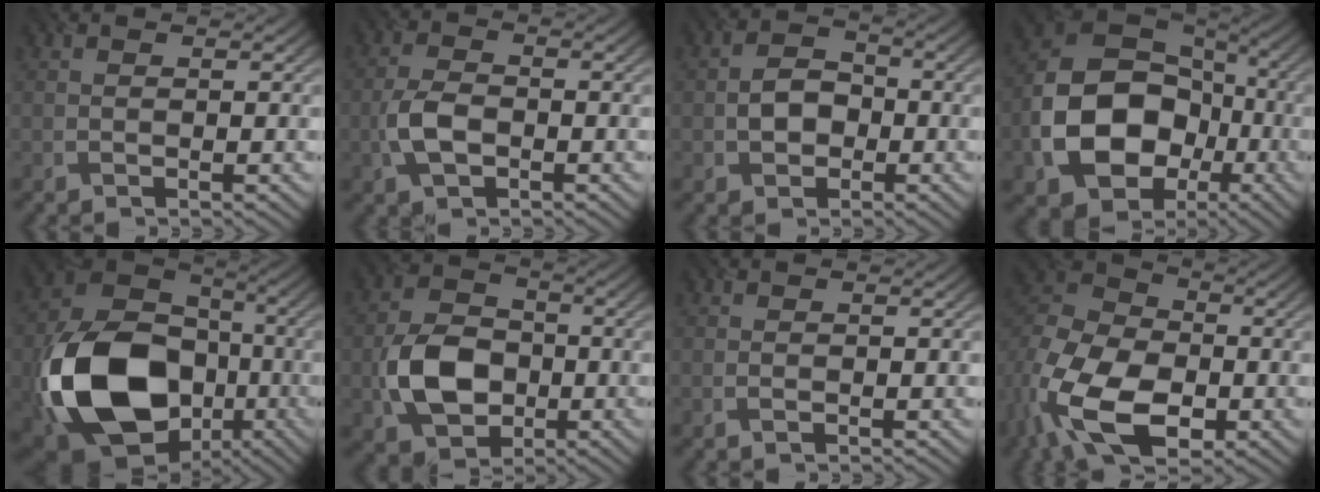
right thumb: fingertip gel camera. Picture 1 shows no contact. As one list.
[{"total": 4.6, "force": [-1.5, 2.8, 3.4], "torque": [-0.083, -0.002, -0.035]}, {"total": 4.1, "force": [-1.0, 3.2, 2.4], "torque": [-0.040, 0.001, -0.022]}, {"total": 16.4, "force": [-3.9, 12.4, 10.1], "torque": [-0.202, -0.032, -0.068]}, {"total": 20.2, "force": [-6.0, 14.7, 12.4], "torque": [-0.280, -0.057, -0.099]}, {"total": 9.2, "force": [-2.1, 6.8, 5.8], "torque": [-0.127, -0.005, -0.047]}, {"total": 0.6, "force": [-0.3, 0.3, 0.4], "torque": [-0.011, -0.002, -0.003]}, {"total": 16.8, "force": [-6.5, 10.4, 11.4], "torque": [-0.272, -0.039, -0.128]}]